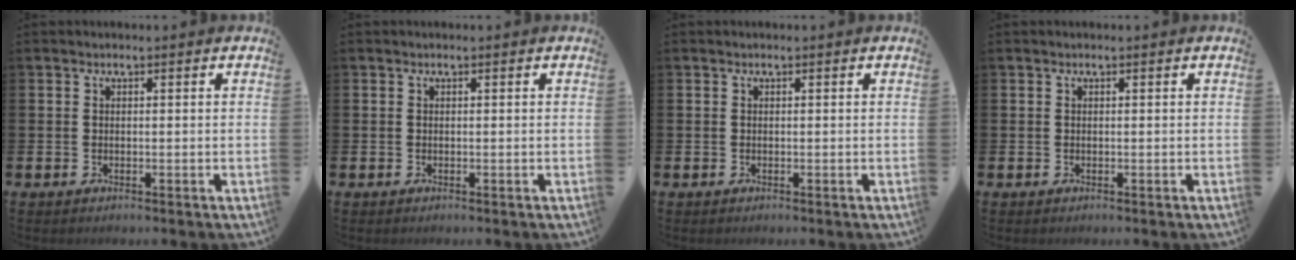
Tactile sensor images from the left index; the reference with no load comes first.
{"total": 0.0}
{"total": 0.0}
{"total": 0.0}